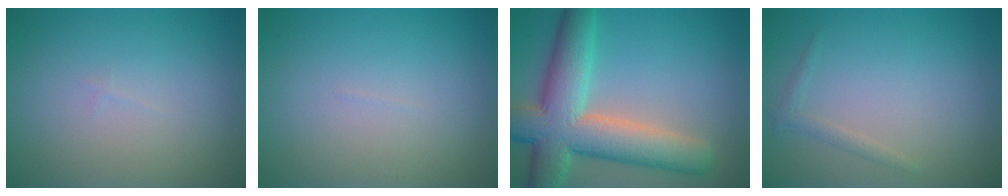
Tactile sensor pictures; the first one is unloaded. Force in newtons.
{"total": 0.0}
{"total": 10.1, "press": 10.1, "slide": 0.8}
{"total": 1.0, "press": 1.0, "slide": 0.0}